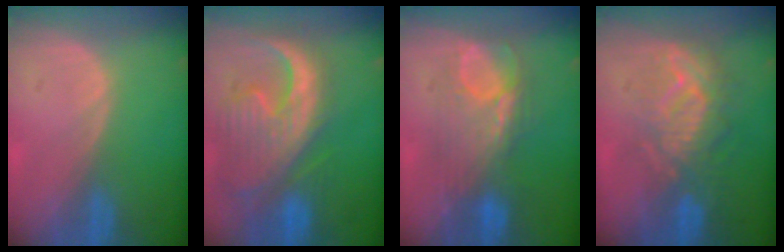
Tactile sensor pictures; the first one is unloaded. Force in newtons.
{"total": 13.4, "press": 11.5, "slide": 6.9}
{"total": 7.9, "press": 7.8, "slide": 1.2}
{"total": 9.1, "press": 8.7, "slide": 2.7}